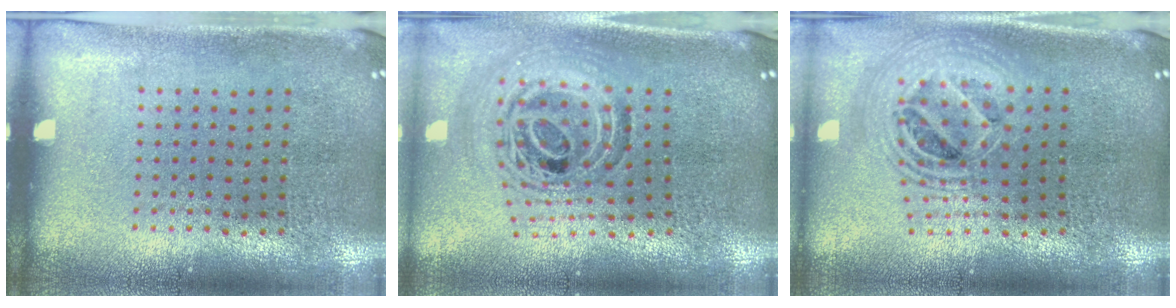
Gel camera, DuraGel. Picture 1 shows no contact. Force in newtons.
{"total": 1.5, "press": 1.2, "slide": 0.8}
{"total": 2.1, "press": 1.6, "slide": 1.4}